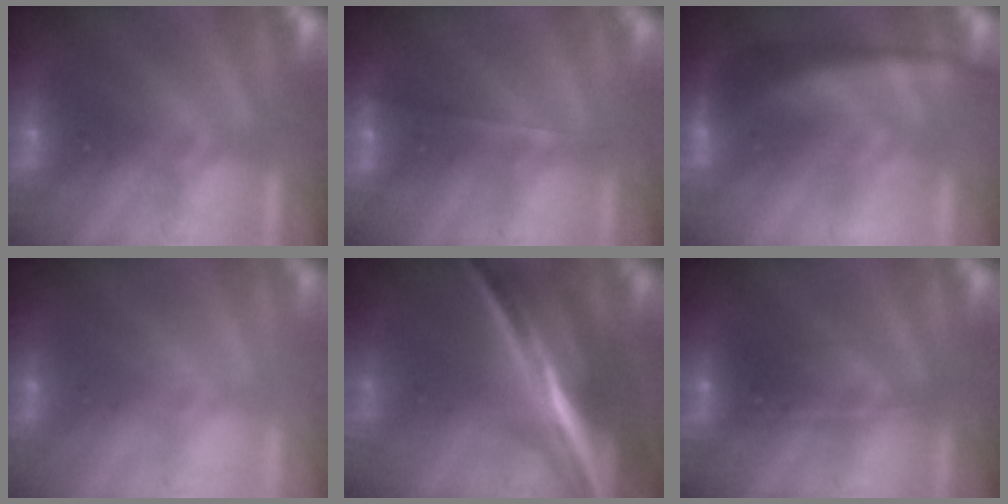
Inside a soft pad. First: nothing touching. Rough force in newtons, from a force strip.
{"total": 1.8}
{"total": 2.9}
{"total": 2.0}
{"total": 7.1}
{"total": 2.4}